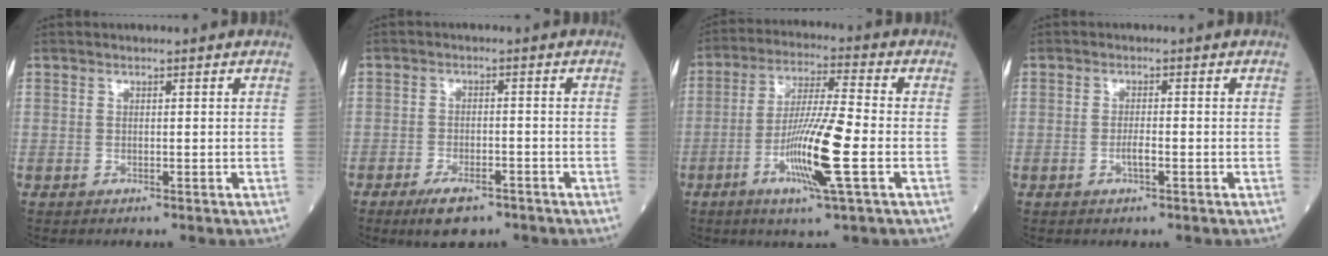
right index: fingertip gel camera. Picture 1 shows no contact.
{"total": 5.4, "force": [-3.8, 2.0, 3.4], "torque": [-0.064, -0.003, -0.059]}
{"total": 11.9, "force": [-3.6, -0.1, 11.4], "torque": [-0.217, -0.011, -0.071]}
{"total": 1.8, "force": [-0.7, 0.2, 1.6], "torque": [-0.030, 0.000, -0.014]}